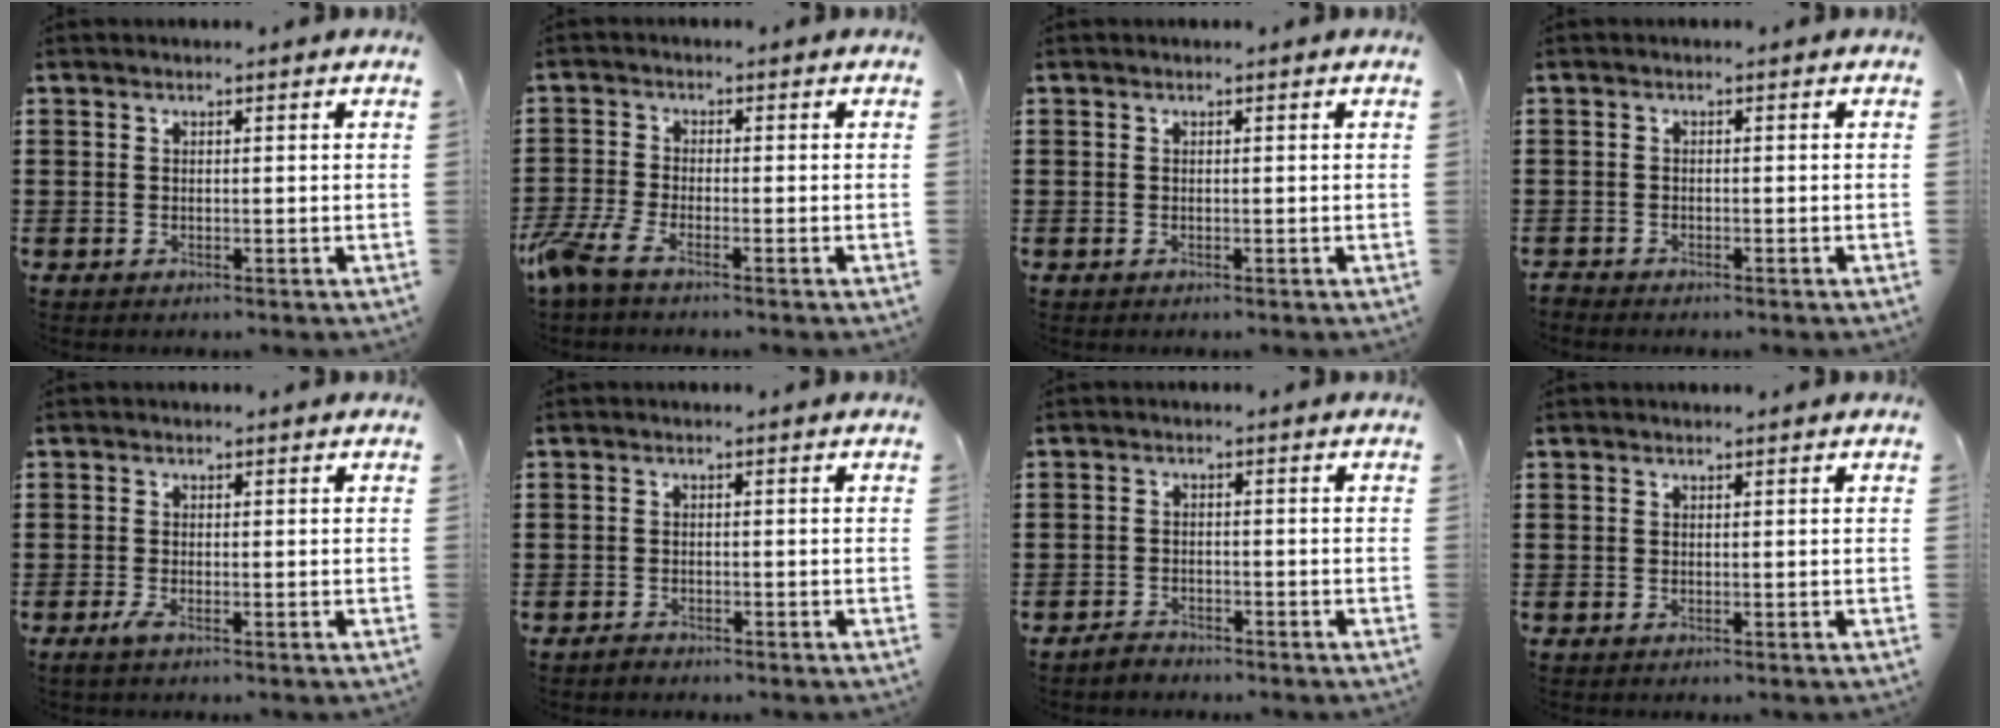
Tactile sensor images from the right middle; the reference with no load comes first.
{"total": 3.8, "force": [-2.8, 0.6, 2.6], "torque": [-0.085, -0.017, -0.062]}
{"total": 0.0}
{"total": 1.0, "force": [-1.0, 0.1, 0.0], "torque": [-0.003, 0.001, -0.022]}
{"total": 1.4, "force": [-0.6, 0.2, 1.3], "torque": [-0.031, -0.006, -0.012]}
{"total": 1.0, "force": [-0.9, 0.3, 0.2], "torque": [-0.006, 0.000, -0.020]}
{"total": 1.9, "force": [-1.8, 0.4, 0.1], "torque": [-0.008, 0.003, -0.039]}
{"total": 0.0}